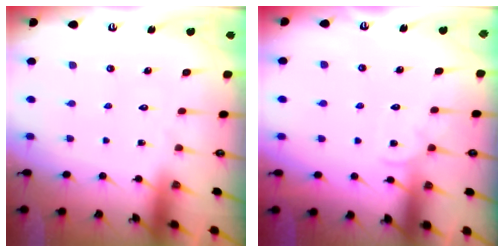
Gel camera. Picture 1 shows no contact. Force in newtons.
{"total": 4.5, "press": 4.5, "slide": 0.5}